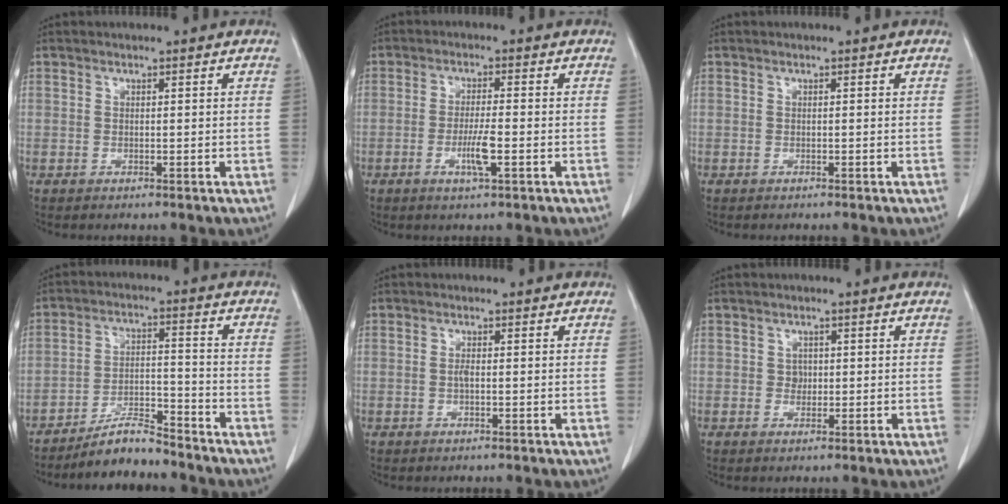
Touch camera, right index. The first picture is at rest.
{"total": 4.3, "force": [-1.5, 0.2, 4.1], "torque": [-0.078, -0.006, -0.027]}
{"total": 0.0}
{"total": 7.3, "force": [-6.7, 1.2, 2.7], "torque": [-0.048, 0.002, -0.119]}
{"total": 0.9, "force": [-0.1, 0.2, 0.9], "torque": [-0.021, 0.000, -0.003]}
{"total": 1.3, "force": [0.1, 1.1, 0.6], "torque": [-0.008, 0.002, 0.002]}